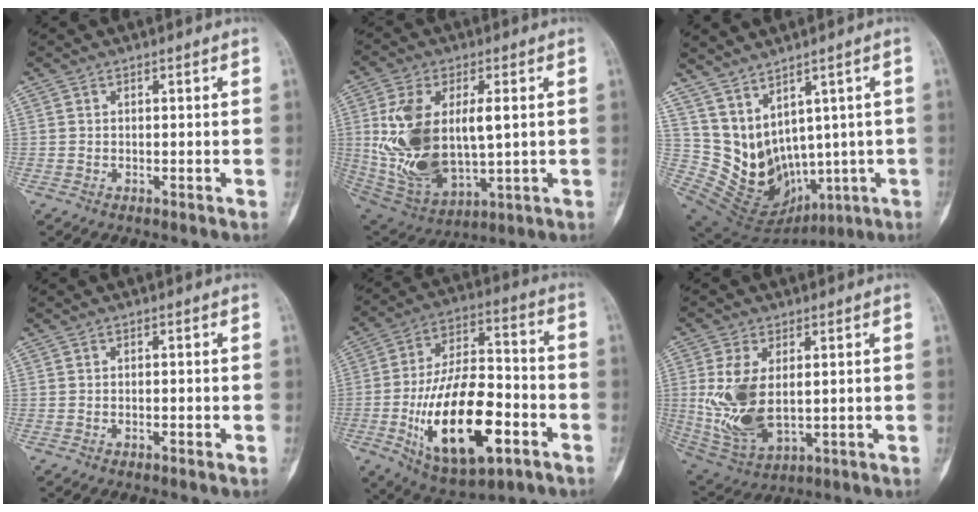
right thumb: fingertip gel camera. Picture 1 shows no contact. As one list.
[{"total": 19.7, "force": [1.7, 10.5, 16.6], "torque": [-0.321, -0.018, 0.051]}, {"total": 12.9, "force": [3.4, 9.7, 7.7], "torque": [-0.121, -0.001, 0.117]}, {"total": 0.8, "force": [-0.4, 0.2, 0.6], "torque": [-0.016, 0.006, -0.004]}, {"total": 22.7, "force": [-7.4, 10.3, 18.8], "torque": [-0.318, 0.031, -0.111]}, {"total": 13.3, "force": [1.0, 7.4, 11.0], "torque": [-0.224, -0.013, 0.038]}]